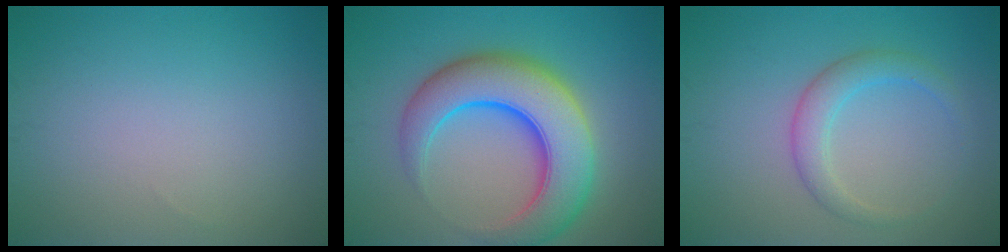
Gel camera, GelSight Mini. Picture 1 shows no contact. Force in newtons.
{"total": 9.6, "press": 9.6, "slide": 0.3}
{"total": 2.7, "press": 2.7, "slide": 0.1}